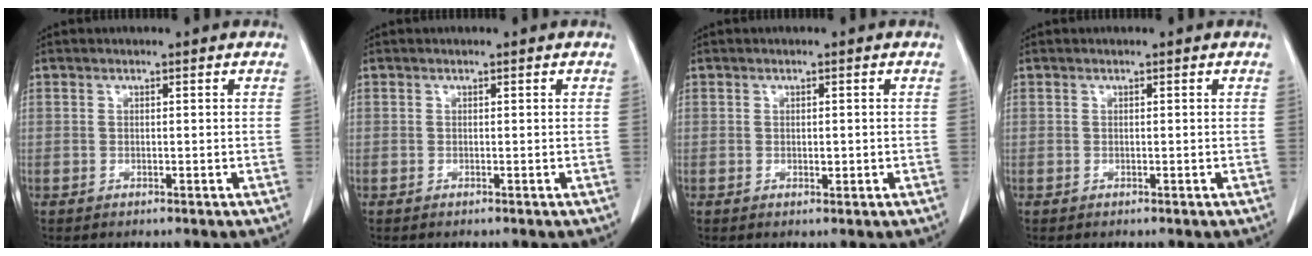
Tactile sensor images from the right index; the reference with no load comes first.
{"total": 0.0}
{"total": 1.1, "force": [-0.2, 0.5, 0.9], "torque": [-0.016, -0.001, 0.000]}
{"total": 0.0}